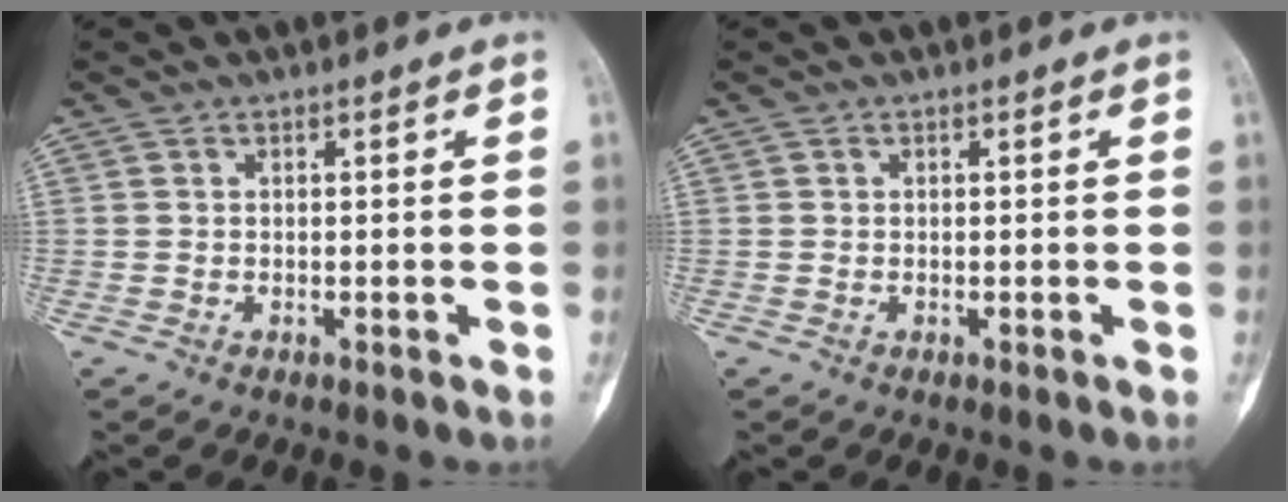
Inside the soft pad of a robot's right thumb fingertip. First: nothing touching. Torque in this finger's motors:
{"motor_torque": [-0.30, -0.38, 0.12, -0.06, -0.04]}